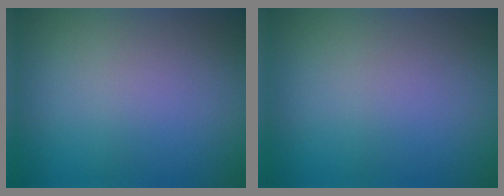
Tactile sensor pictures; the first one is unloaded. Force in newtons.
{"total": 0.0}